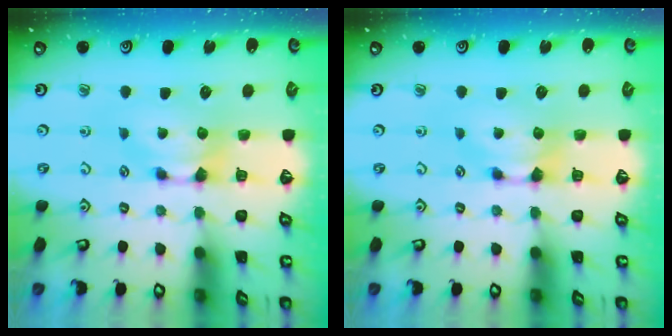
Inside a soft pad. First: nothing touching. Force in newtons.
{"total": 0.0}